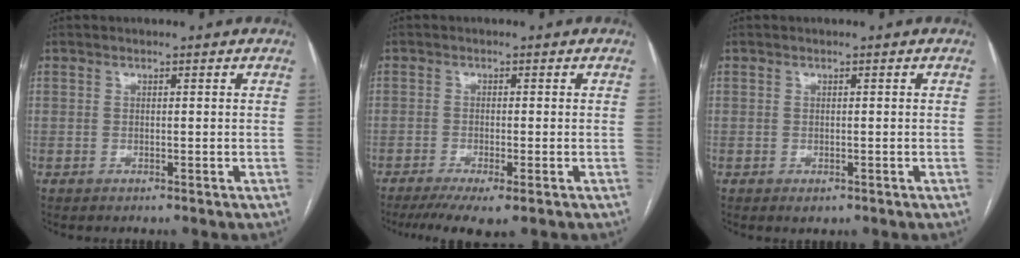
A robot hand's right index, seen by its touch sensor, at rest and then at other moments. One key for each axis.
{"total": 6.9, "fx": -4.8, "fy": 1.0, "fz": 4.9, "tx": -0.077, "ty": -0.017, "tz": -0.079}
{"total": 1.1, "fx": -0.6, "fy": 0.7, "fz": 0.6, "tx": -0.006, "ty": 0.001, "tz": -0.003}